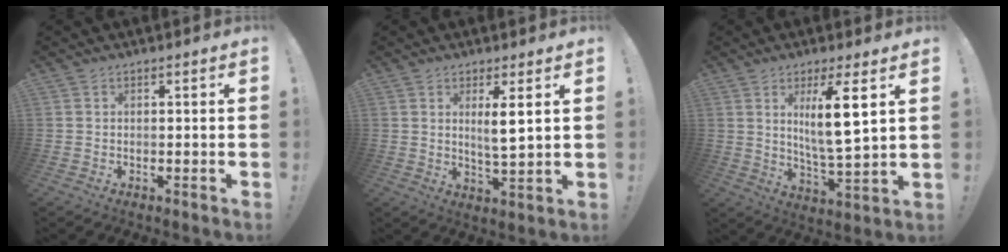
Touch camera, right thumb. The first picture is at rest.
{"total": 5.6, "force": [2.3, 0.6, 5.1], "torque": [-0.083, -0.015, 0.034]}
{"total": 11.5, "force": [4.0, 1.4, 10.7], "torque": [-0.177, -0.024, 0.058]}